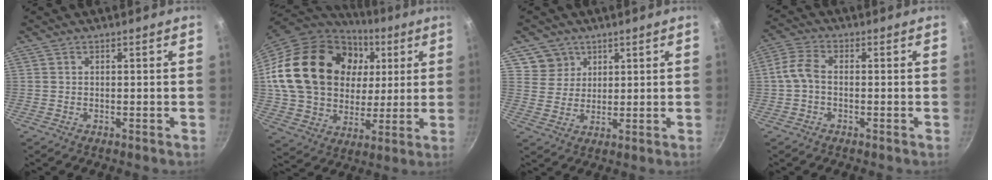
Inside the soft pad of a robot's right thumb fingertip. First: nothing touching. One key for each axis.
{"total": 29.5, "fx": 7.2, "fy": 22.0, "fz": 18.3, "tx": -0.314, "ty": 0.012, "tz": 0.136}
{"total": 5.5, "fx": 3.0, "fy": 4.6, "fz": 0.4, "tx": 0.024, "ty": -0.001, "tz": 0.057}
{"total": 4.6, "fx": -0.8, "fy": 2.9, "fz": 3.5, "tx": -0.081, "ty": 0.022, "tz": -0.027}